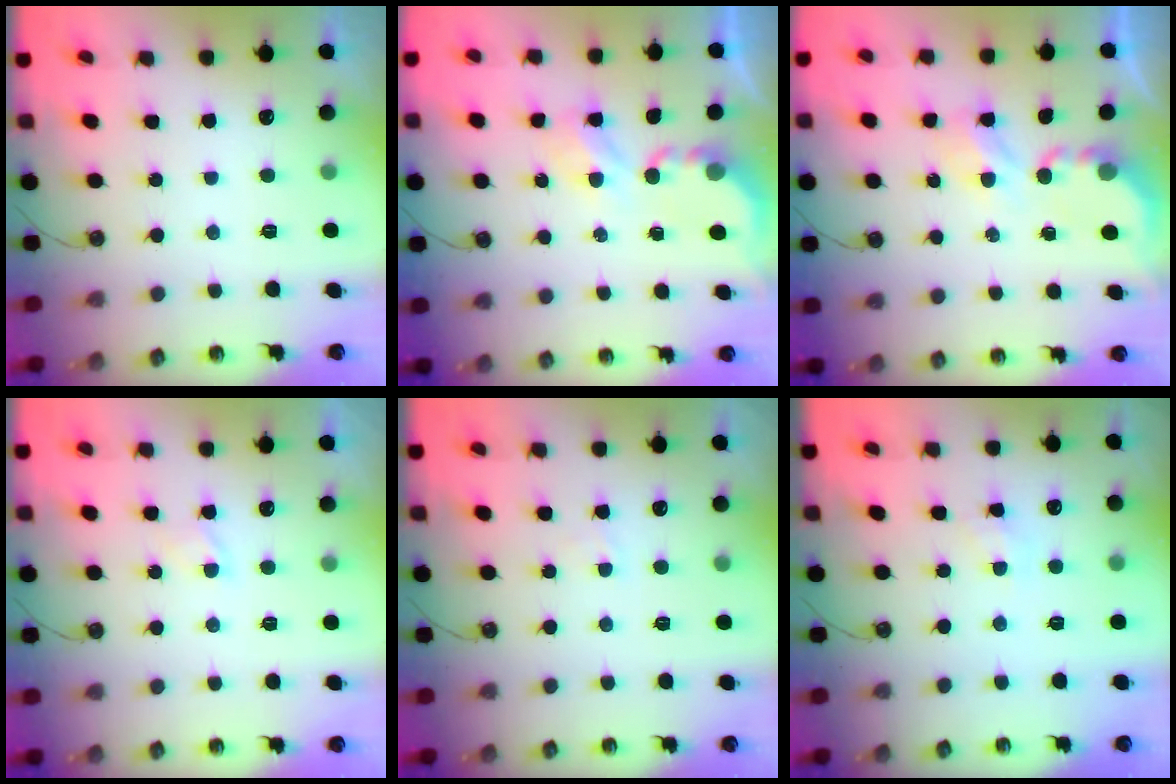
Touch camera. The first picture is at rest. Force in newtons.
{"total": 4.0, "press": 4.0, "slide": 0.1}
{"total": 4.0, "press": 4.0, "slide": 0.1}
{"total": 2.3, "press": 2.2, "slide": 0.3}
{"total": 2.7, "press": 2.7, "slide": 0.4}
{"total": 6.1, "press": 6.1, "slide": 0.8}